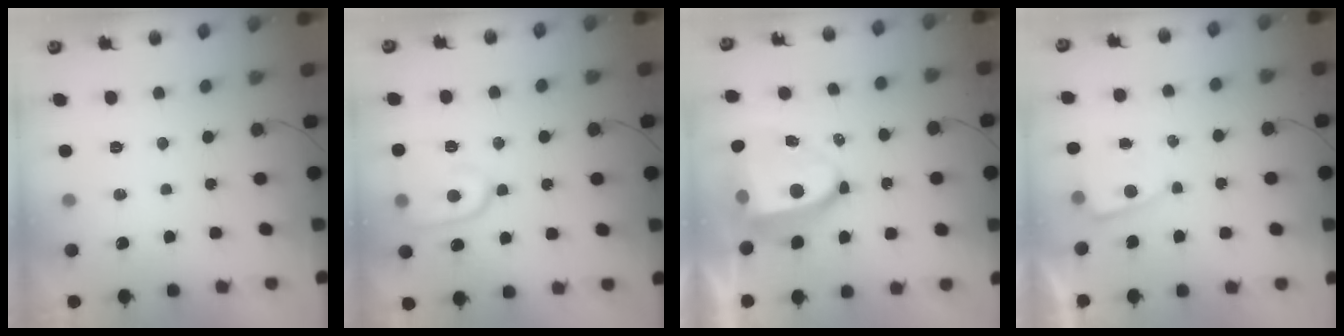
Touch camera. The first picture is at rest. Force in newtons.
{"total": 11.0, "press": 10.9, "slide": 1.2}
{"total": 10.2, "press": 10.2, "slide": 1.1}
{"total": 2.0, "press": 2.0, "slide": 0.2}